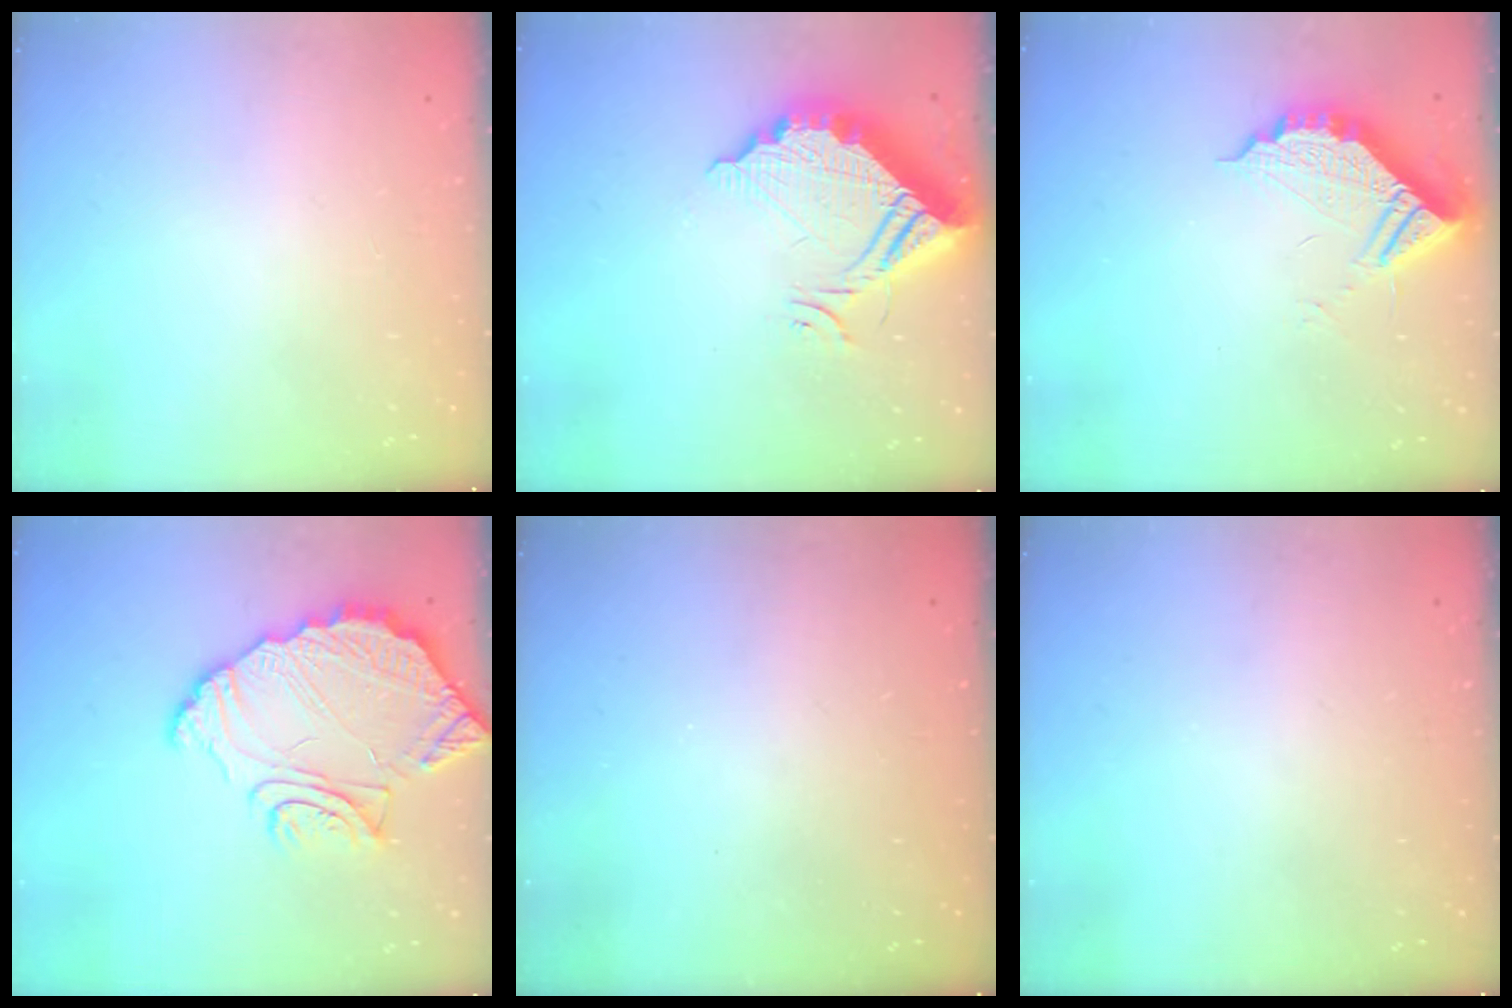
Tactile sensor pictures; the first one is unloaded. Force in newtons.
{"total": 14.2, "press": 14.1, "slide": 1.4}
{"total": 10.4, "press": 10.3, "slide": 1.0}
{"total": 16.6, "press": 16.5, "slide": 1.7}
{"total": 3.3, "press": 3.3, "slide": 0.1}
{"total": 3.7, "press": 3.3, "slide": 1.6}